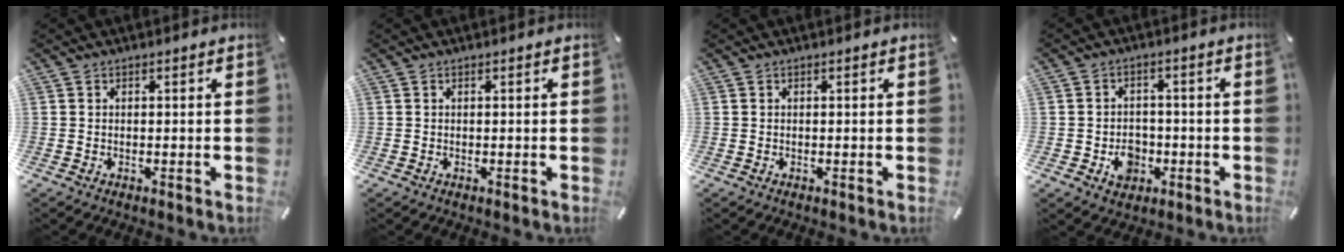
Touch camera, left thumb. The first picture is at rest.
{"total": 0.0}
{"total": 0.0}
{"total": 6.4, "force": [-2.0, 5.4, 2.8], "torque": [-0.035, 0.009, -0.034]}